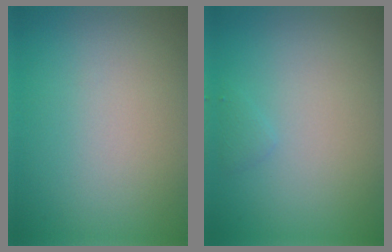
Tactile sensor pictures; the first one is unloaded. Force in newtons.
{"total": 0.6, "press": 0.6, "slide": 0.0}